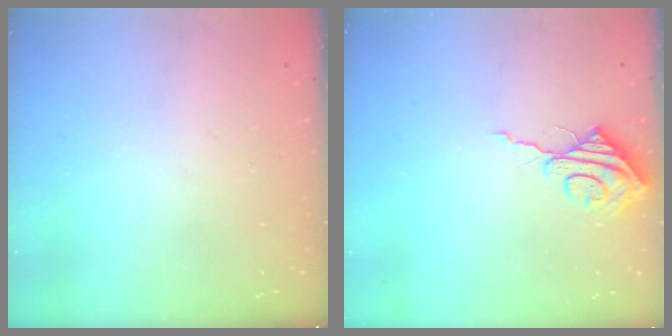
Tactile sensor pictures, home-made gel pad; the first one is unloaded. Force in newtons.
{"total": 8.7, "press": 8.7, "slide": 0.6}